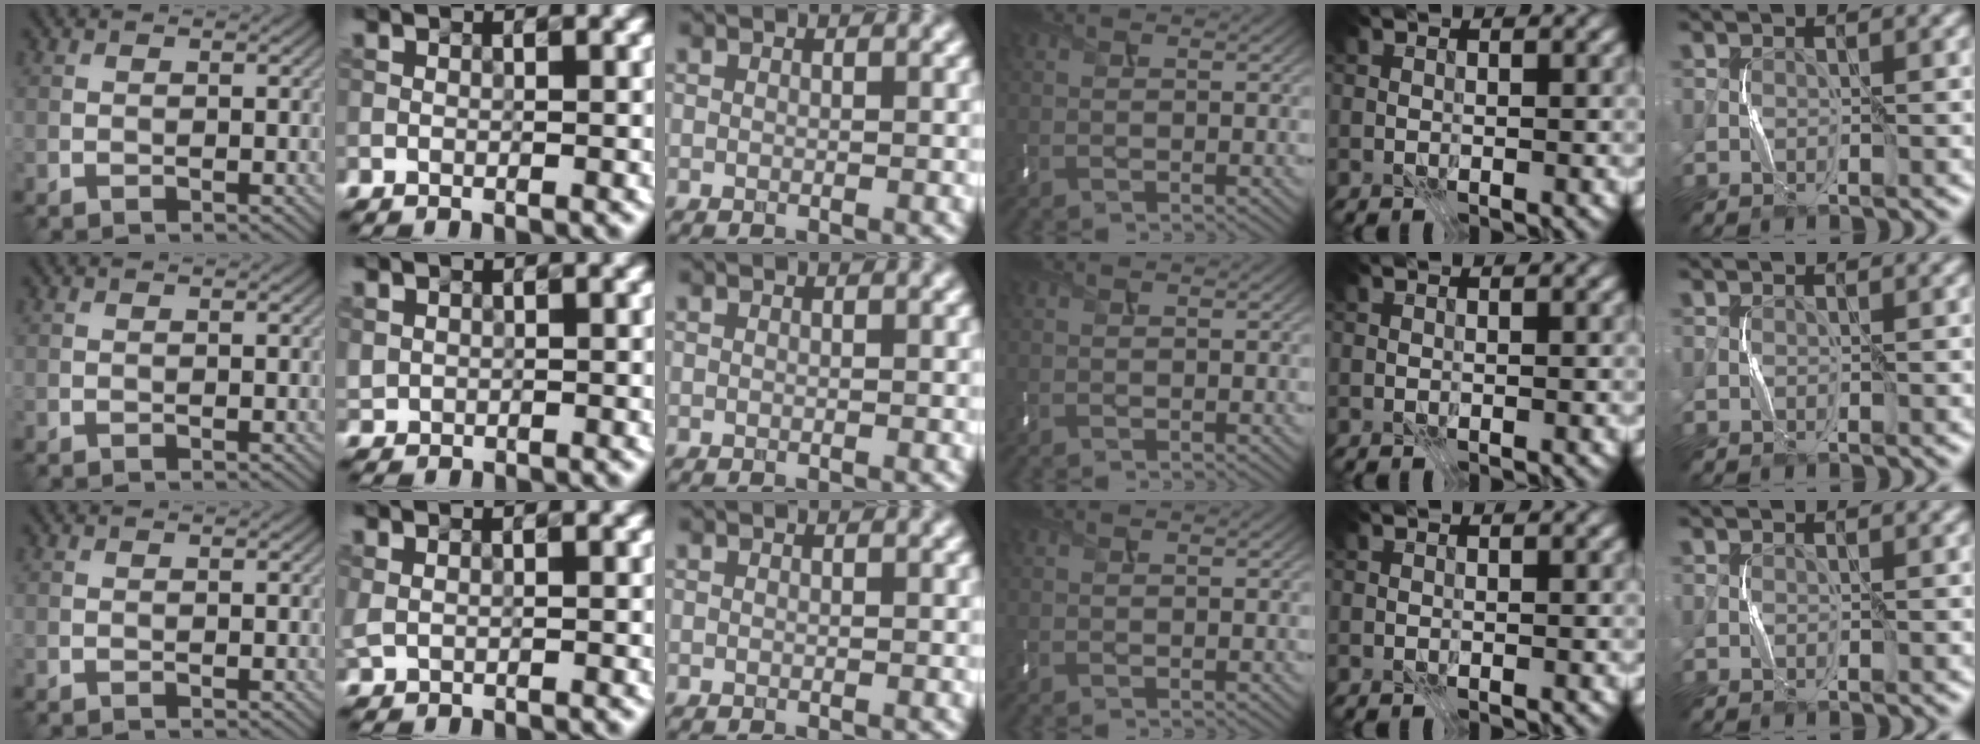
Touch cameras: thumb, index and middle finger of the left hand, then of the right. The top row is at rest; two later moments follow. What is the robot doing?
{"motion": "press", "object": "mouse"}